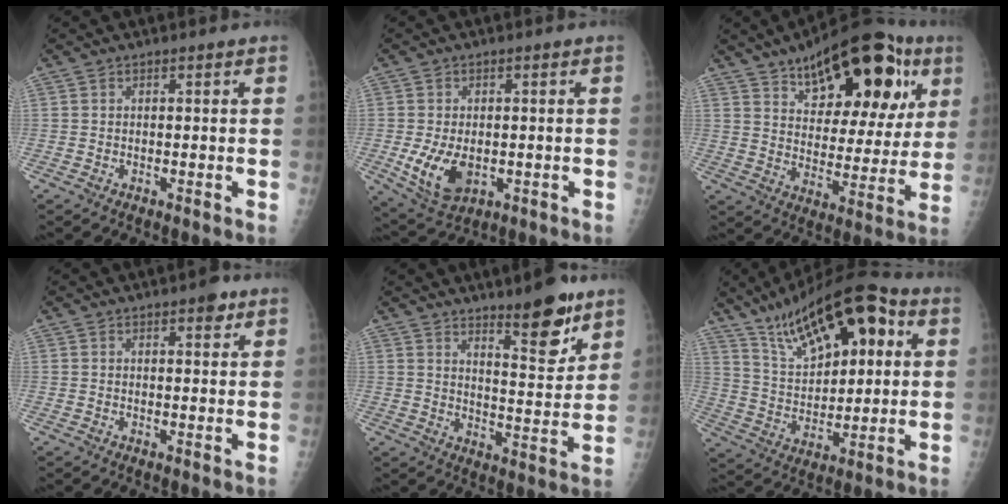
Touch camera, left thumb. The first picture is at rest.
{"total": 9.2, "force": [-1.9, 5.8, 6.9], "torque": [-0.120, -0.006, -0.020]}
{"total": 26.5, "force": [13.3, 12.2, 19.4], "torque": [-0.239, -0.016, 0.195]}
{"total": 2.8, "force": [1.6, 1.2, 1.9], "torque": [-0.016, -0.004, 0.018]}
{"total": 11.0, "force": [7.6, 3.0, 7.4], "torque": [-0.084, -0.059, 0.119]}
{"total": 21.9, "force": [9.8, 9.9, 16.8], "torque": [-0.235, -0.009, 0.170]}